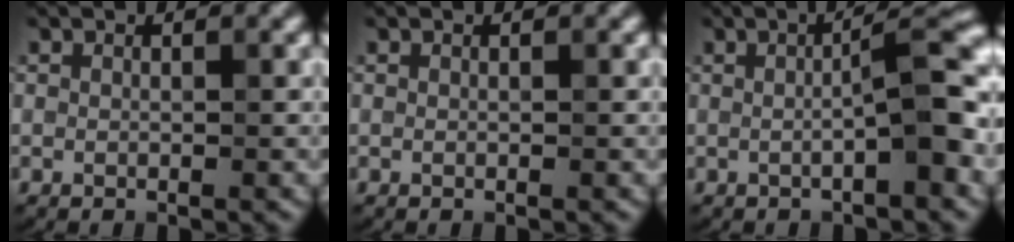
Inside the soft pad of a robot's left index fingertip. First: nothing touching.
{"total": 0.0}
{"total": 5.0, "force": [-0.3, 0.8, 4.9], "torque": [-0.068, 0.017, -0.009]}